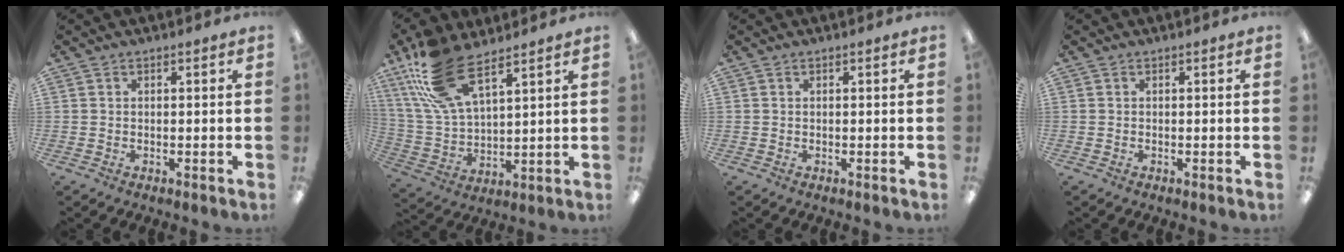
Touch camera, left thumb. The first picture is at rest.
{"total": 17.5, "force": [11.0, 7.4, 11.5], "torque": [-0.254, -0.030, 0.199]}
{"total": 0.0}
{"total": 0.0}